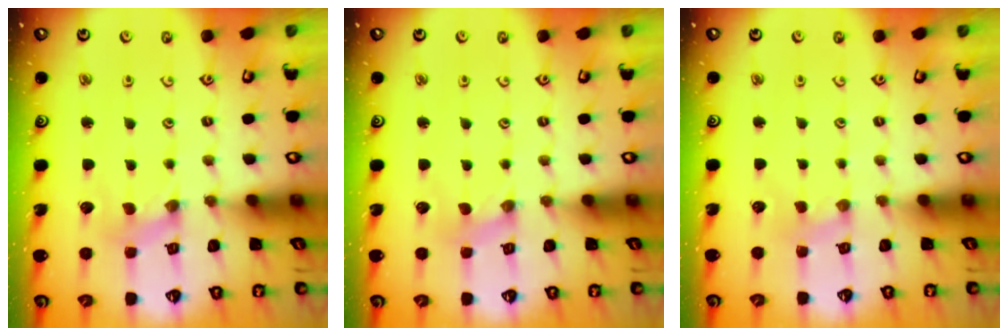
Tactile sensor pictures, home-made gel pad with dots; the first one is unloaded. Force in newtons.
{"total": 0.0}
{"total": 1.5, "press": 1.5, "slide": 0.3}